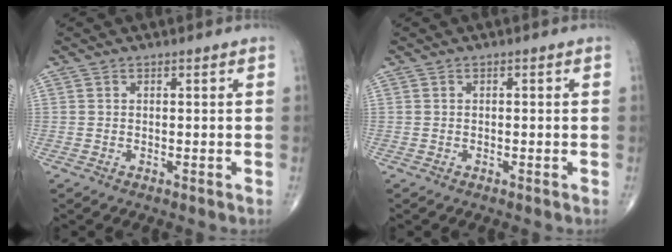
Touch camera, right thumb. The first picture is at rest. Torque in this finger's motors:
{"motor_torque": [-0.26, -0.01, -0.12, -0.12, 0.02]}